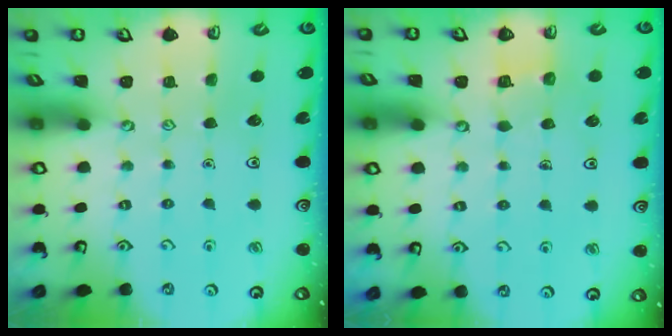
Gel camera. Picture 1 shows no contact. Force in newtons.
{"total": 3.8, "press": 3.7, "slide": 0.3}